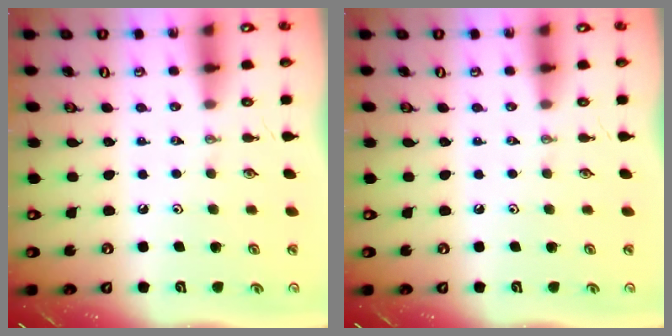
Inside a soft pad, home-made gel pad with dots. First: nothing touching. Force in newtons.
{"total": 0.0}